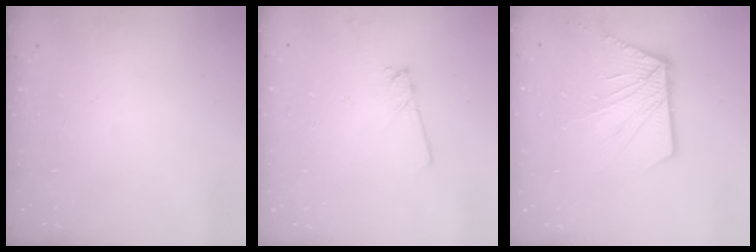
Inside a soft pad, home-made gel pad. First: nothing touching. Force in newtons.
{"total": 2.0, "press": 2.0, "slide": 0.2}
{"total": 11.2, "press": 11.1, "slide": 1.5}